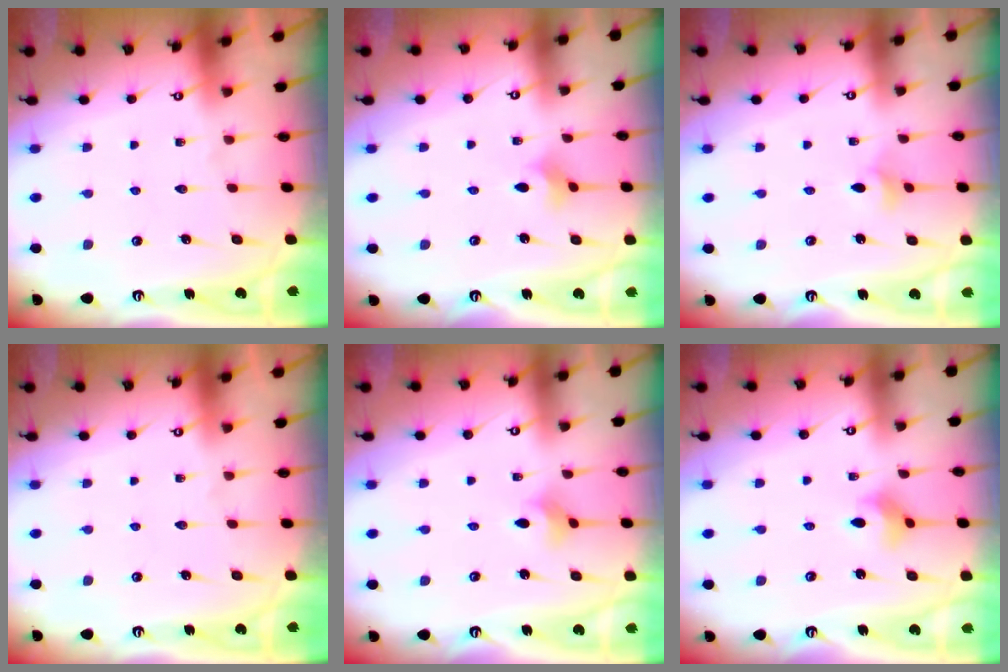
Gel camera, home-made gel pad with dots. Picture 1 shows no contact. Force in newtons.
{"total": 2.4, "press": 2.3, "slide": 0.5}
{"total": 3.1, "press": 3.0, "slide": 0.6}
{"total": 0.0}
{"total": 2.3, "press": 2.3, "slide": 0.5}
{"total": 3.4, "press": 3.4, "slide": 0.6}